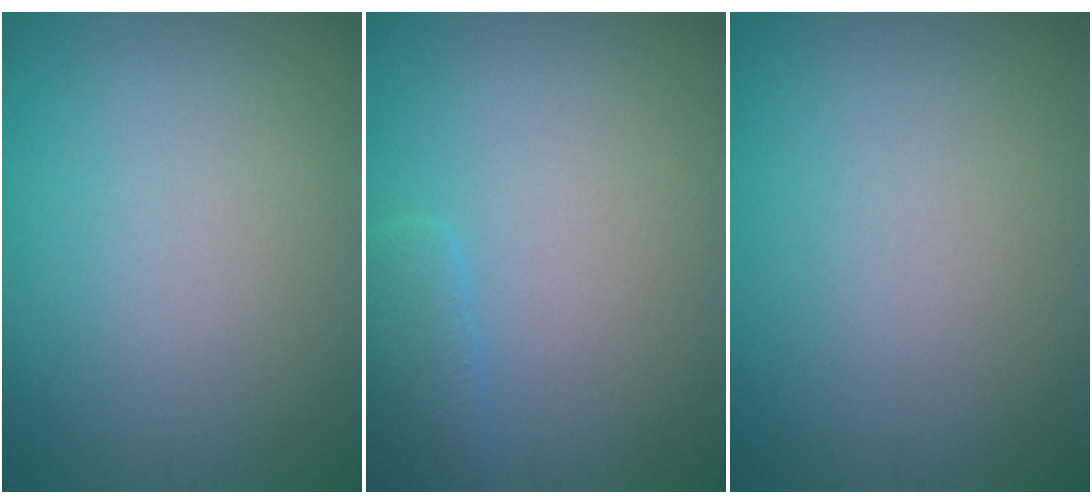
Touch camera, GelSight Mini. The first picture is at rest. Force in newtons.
{"total": 2.0, "press": 2.0, "slide": 0.2}
{"total": 0.0}